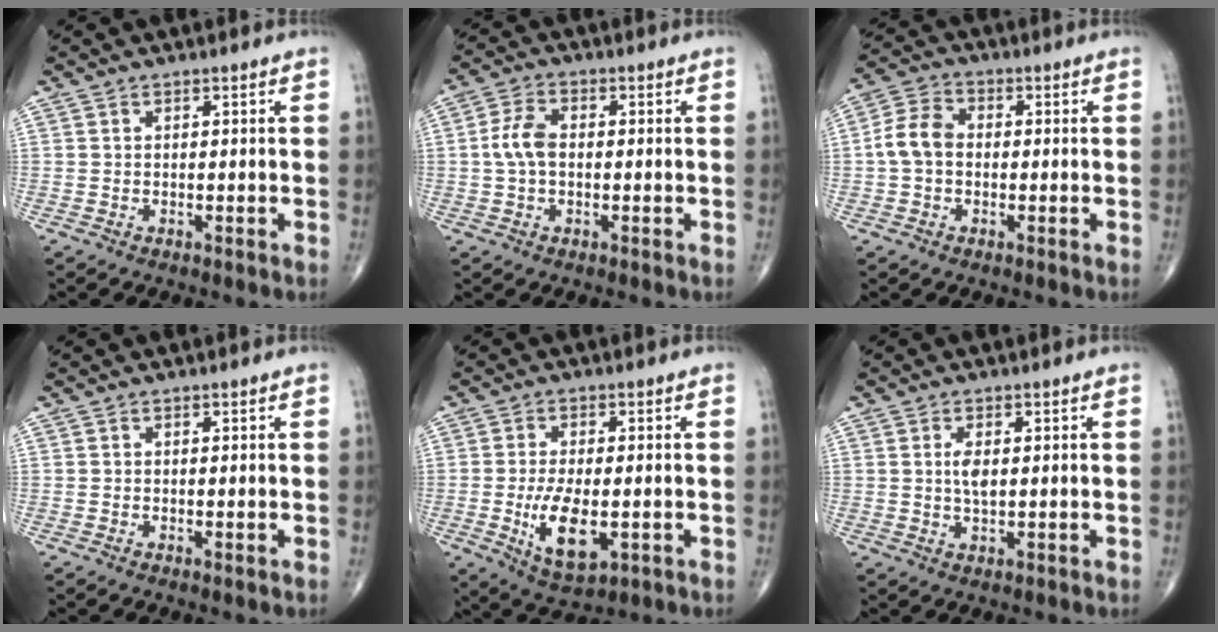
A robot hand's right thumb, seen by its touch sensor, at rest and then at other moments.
{"total": 5.6, "force": [-0.1, 3.4, 4.4], "torque": [-0.093, 0.016, -0.007]}
{"total": 6.7, "force": [-0.4, 4.9, 4.5], "torque": [-0.083, 0.023, -0.018]}
{"total": 0.0}
{"total": 9.8, "force": [-2.0, 4.5, 8.5], "torque": [-0.146, -0.013, -0.027]}
{"total": 3.3, "force": [0.5, 1.5, 2.8], "torque": [-0.054, -0.005, 0.010]}